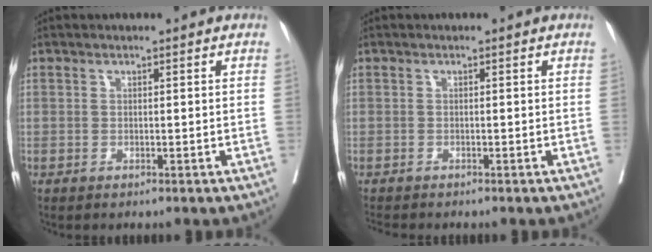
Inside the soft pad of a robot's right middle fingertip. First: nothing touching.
{"total": 2.1, "force": [-2.0, 0.2, 0.6], "torque": [-0.018, -0.008, -0.032]}